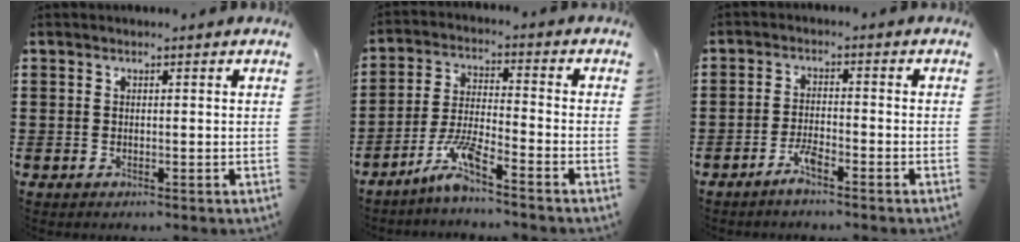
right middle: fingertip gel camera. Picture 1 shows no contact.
{"total": 6.9, "force": [-5.3, 0.5, 4.4], "torque": [-0.100, -0.012, -0.102]}
{"total": 3.1, "force": [-2.3, 0.3, 2.1], "torque": [-0.045, 0.002, -0.043]}